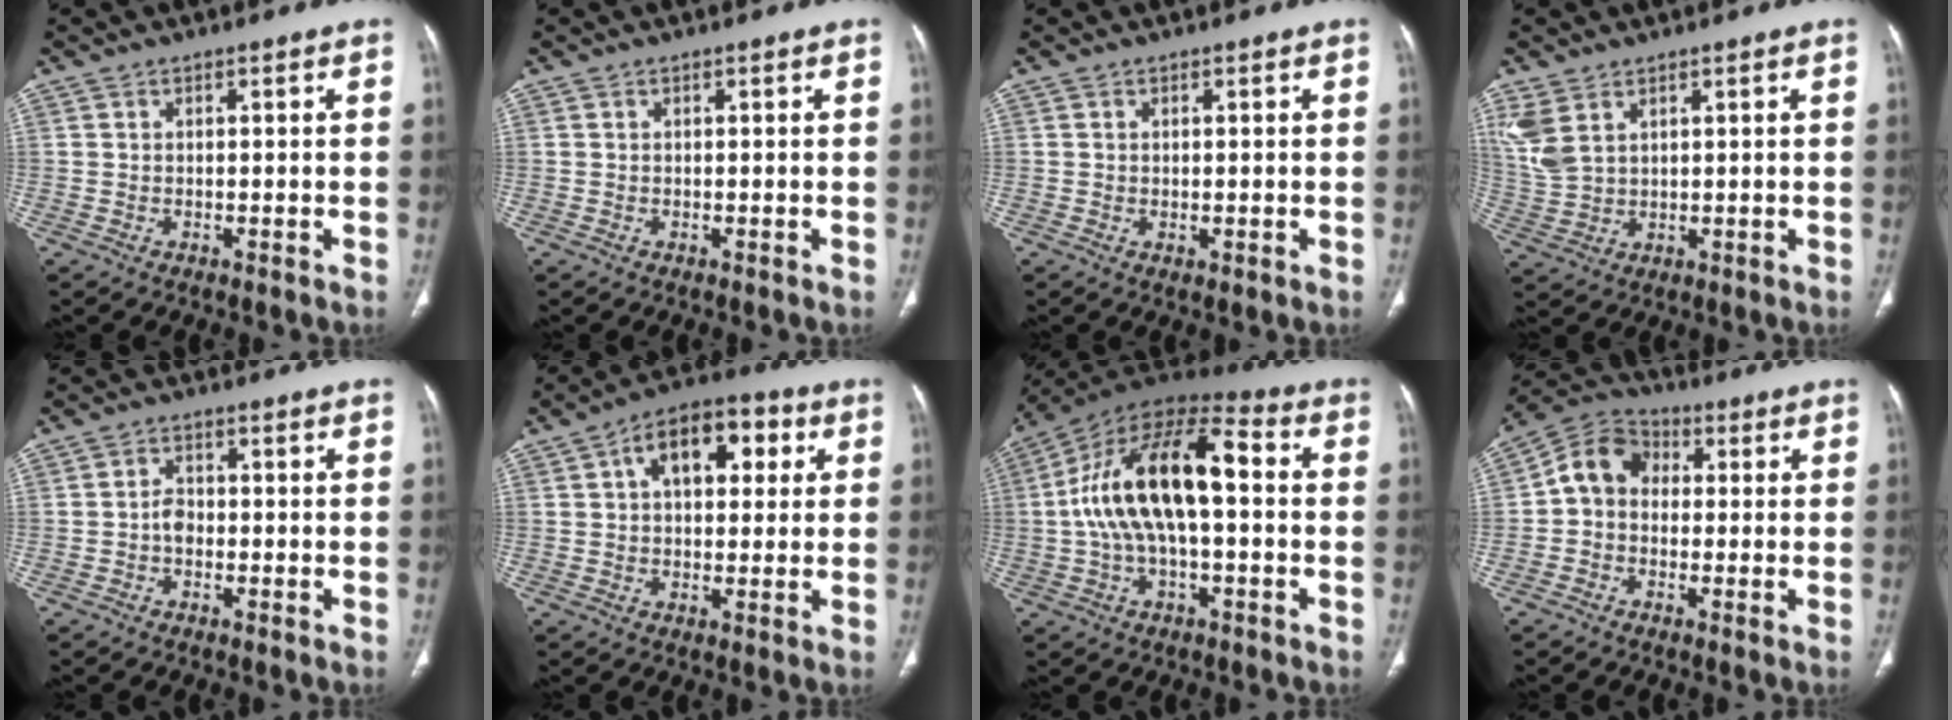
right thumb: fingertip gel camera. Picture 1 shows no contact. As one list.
[{"total": 0.0}, {"total": 1.0, "force": [-0.1, 0.4, 0.9], "torque": [-0.017, -0.006, 0.001]}, {"total": 6.6, "force": [3.4, 3.7, 4.3], "torque": [-0.105, -0.005, 0.084]}, {"total": 2.5, "force": [-0.7, 1.8, 1.6], "torque": [-0.018, 0.008, -0.020]}, {"total": 12.4, "force": [3.6, 7.3, 9.3], "torque": [-0.112, 0.022, 0.049]}, {"total": 19.5, "force": [0.7, 9.1, 17.3], "torque": [-0.314, 0.049, 0.004]}, {"total": 8.4, "force": [0.0, 6.9, 4.8], "torque": [-0.070, 0.030, -0.017]}]